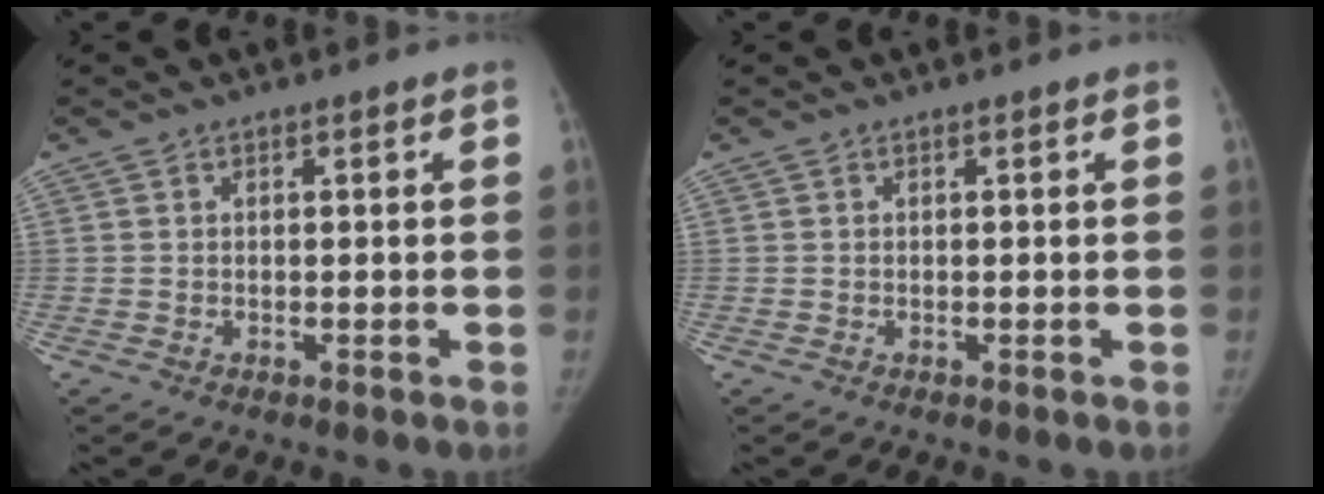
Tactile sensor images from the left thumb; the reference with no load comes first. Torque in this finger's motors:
{"motor_torque": [0.00, 0.00, 0.19, -0.06, 0.00]}